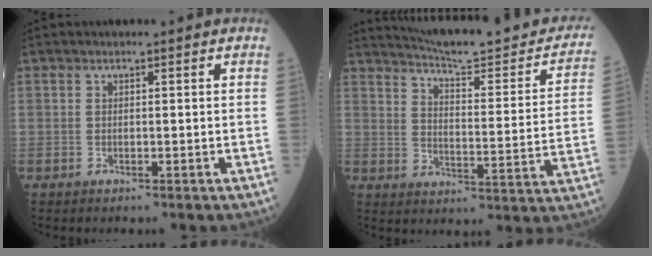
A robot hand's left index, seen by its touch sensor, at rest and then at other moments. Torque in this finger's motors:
{"motor_torque": [-0.13, -0.66, -0.01, 0.01]}